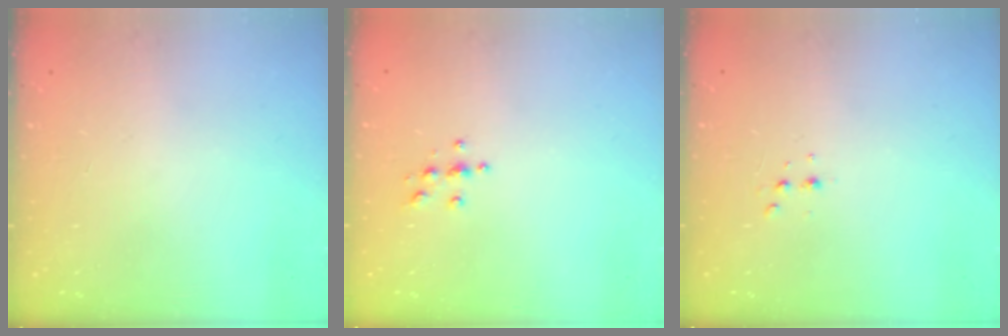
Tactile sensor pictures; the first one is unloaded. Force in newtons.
{"total": 3.8, "press": 3.8, "slide": 0.4}
{"total": 3.1, "press": 3.0, "slide": 0.6}